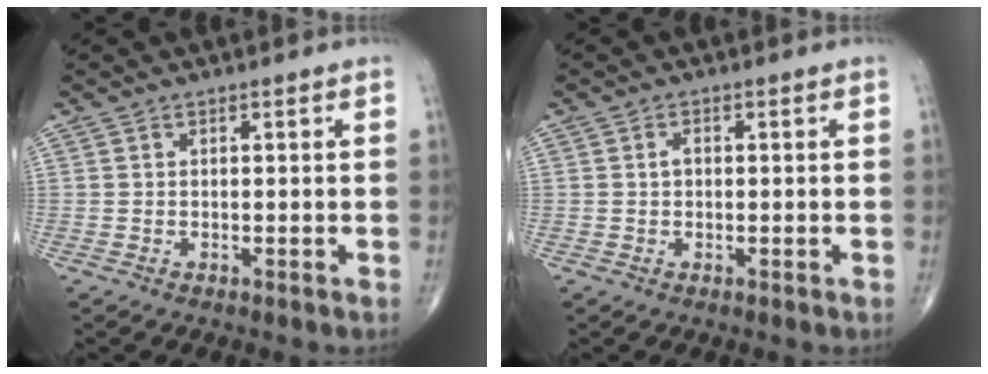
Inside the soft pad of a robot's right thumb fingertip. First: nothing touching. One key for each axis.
{"total": 1.5, "fx": 0.1, "fy": 1.1, "fz": 1.0, "tx": -0.017, "ty": 0.006, "tz": 0.000}